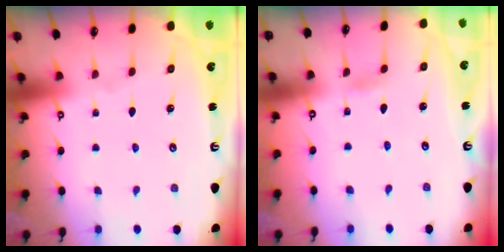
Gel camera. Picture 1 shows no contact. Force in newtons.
{"total": 1.2, "press": 1.1, "slide": 0.2}